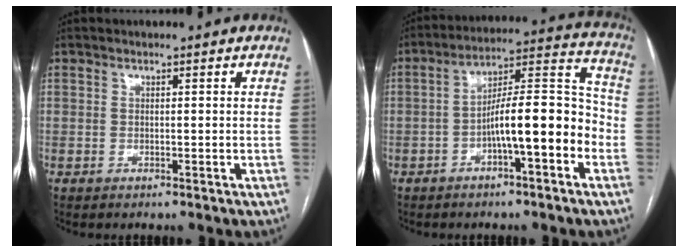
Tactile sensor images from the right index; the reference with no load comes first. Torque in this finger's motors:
{"motor_torque": [1.25, -0.89, 0.68, 0.11]}